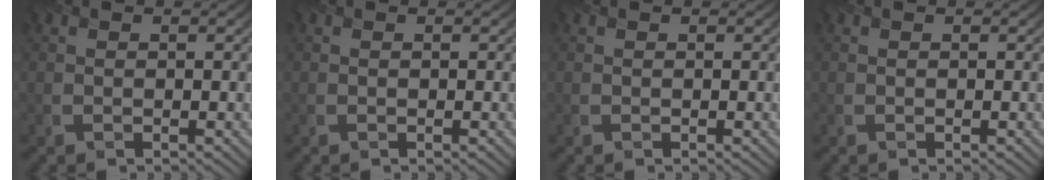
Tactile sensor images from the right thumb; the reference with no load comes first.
{"total": 0.0}
{"total": 0.0}
{"total": 0.0}